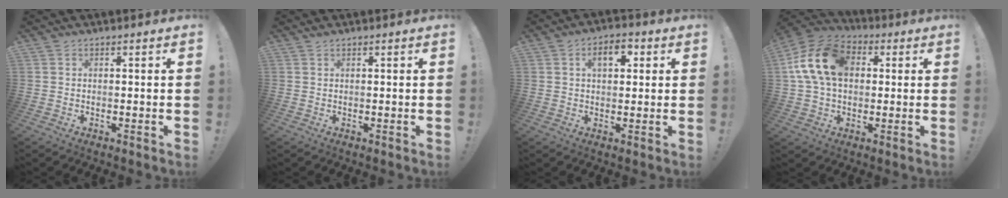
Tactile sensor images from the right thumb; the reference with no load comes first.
{"total": 0.6, "force": [0.5, 0.1, 0.3], "torque": [0.002, -0.003, 0.009]}
{"total": 6.4, "force": [2.0, 3.7, 4.8], "torque": [-0.060, 0.001, 0.027]}
{"total": 17.2, "force": [3.6, 12.1, 11.6], "torque": [-0.203, 0.012, 0.069]}